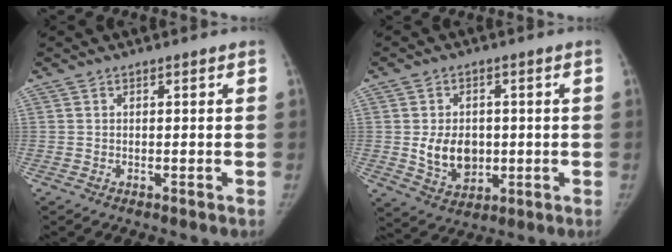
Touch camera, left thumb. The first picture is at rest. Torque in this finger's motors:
{"motor_torque": [0.01, 0.03, 0.10, 0.11, 0.01]}